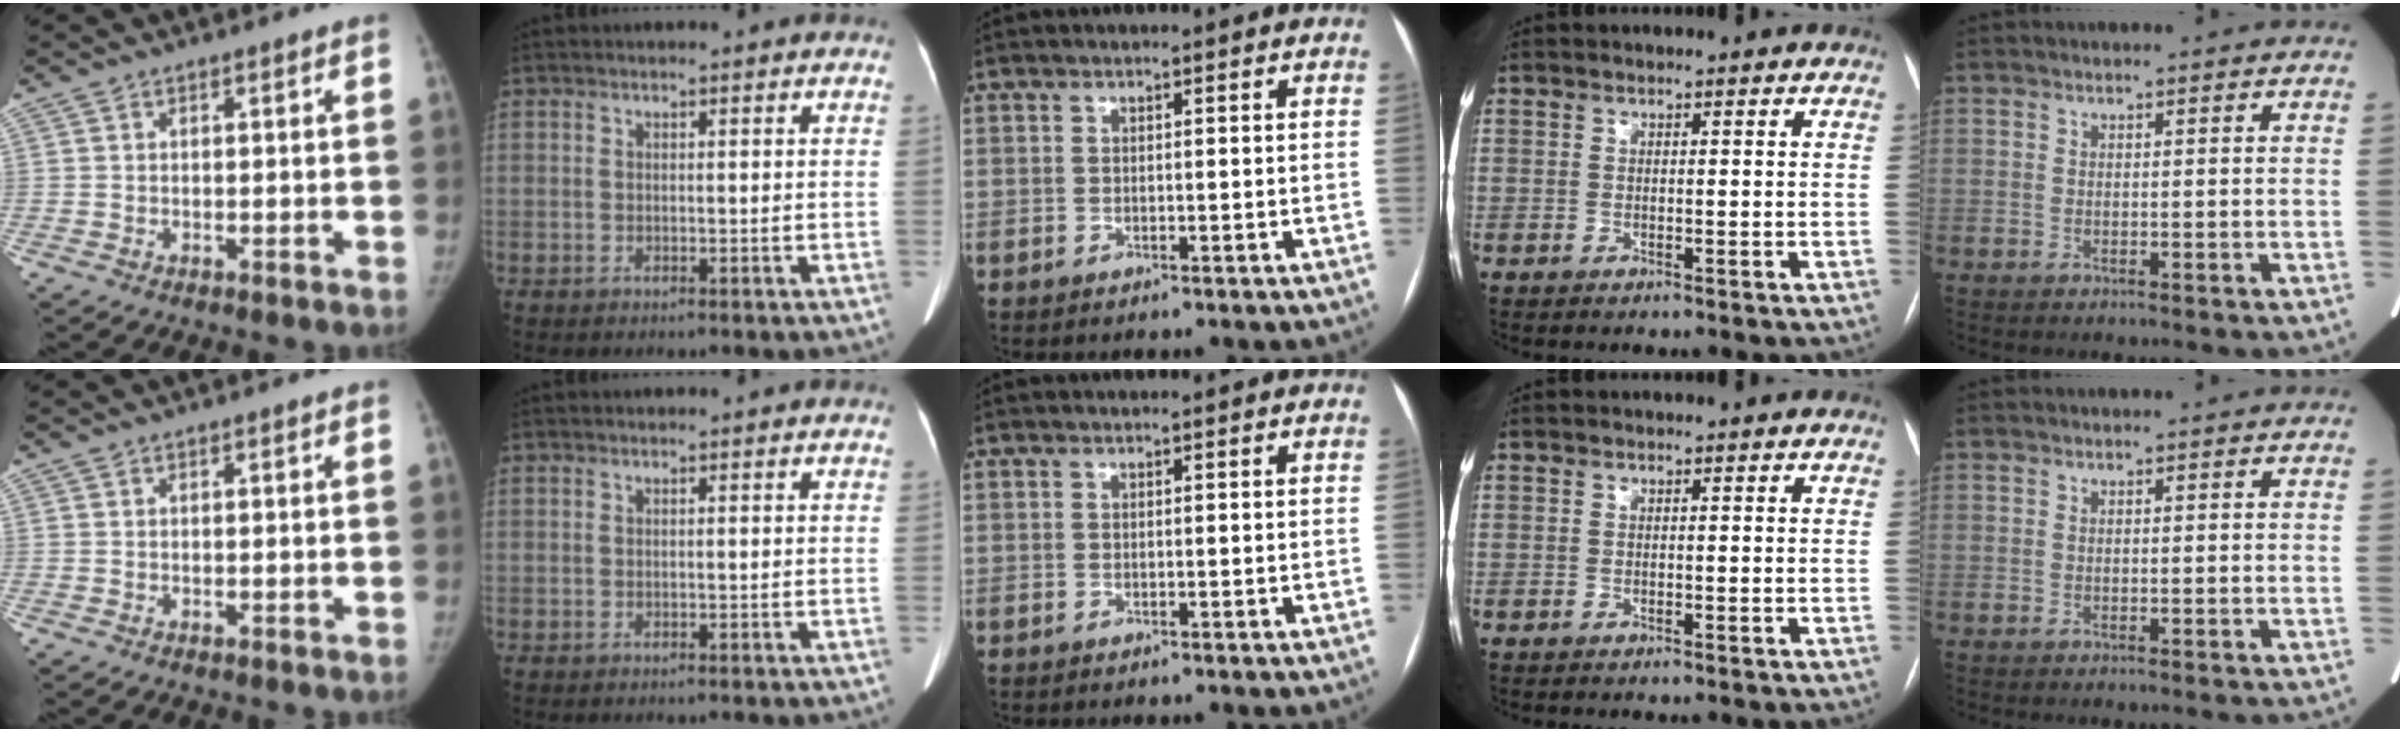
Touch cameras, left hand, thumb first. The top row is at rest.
{}